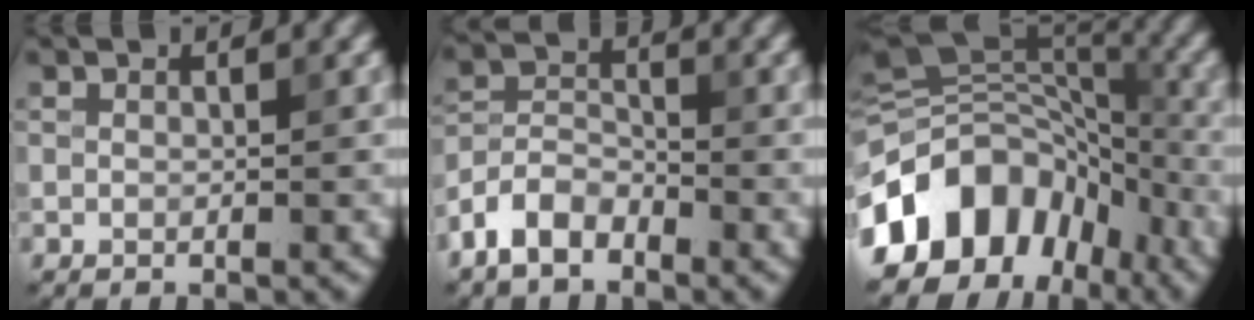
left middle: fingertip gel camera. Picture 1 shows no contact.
{"total": 4.1, "force": [-2.8, 2.2, 2.0], "torque": [-0.036, 0.006, -0.064]}
{"total": 14.0, "force": [-6.5, 9.4, 8.0], "torque": [-0.154, 0.017, -0.123]}